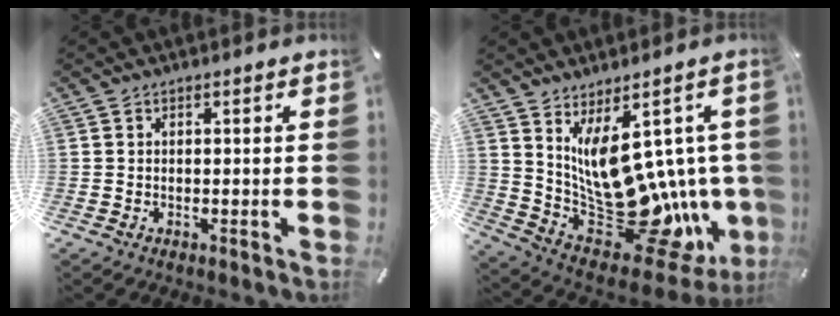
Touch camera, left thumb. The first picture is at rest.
{"total": 18.1, "force": [1.9, 9.9, 15.0], "torque": [-0.251, -0.062, 0.049]}